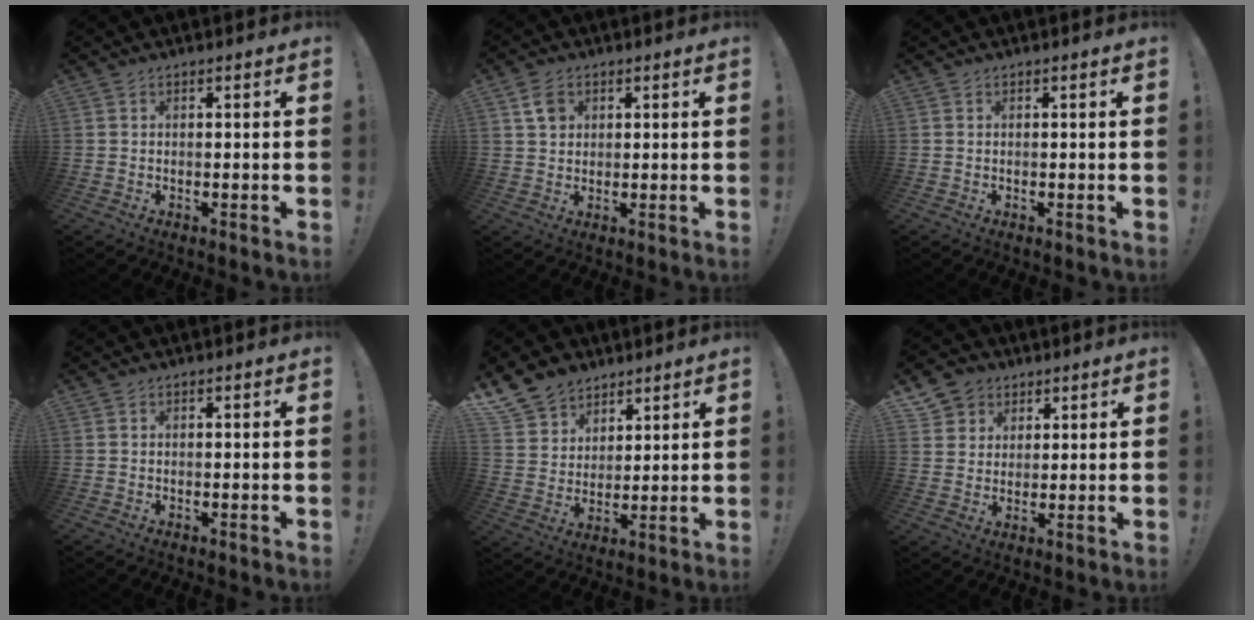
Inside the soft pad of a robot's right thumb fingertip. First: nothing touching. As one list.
[{"total": 3.8, "force": [1.7, 3.0, 1.8], "torque": [-0.020, -0.002, 0.031]}, {"total": 0.0}, {"total": 0.0}, {"total": 10.8, "force": [7.9, 7.2, 2.0], "torque": [-0.040, -0.060, 0.158]}, {"total": 6.3, "force": [3.4, 5.2, 0.8], "torque": [-0.008, -0.026, 0.067]}]